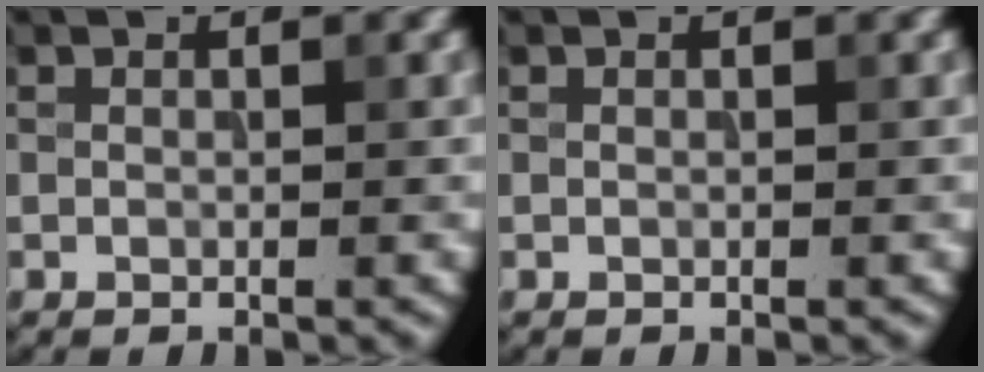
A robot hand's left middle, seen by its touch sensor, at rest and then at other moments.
{"total": 0.0}